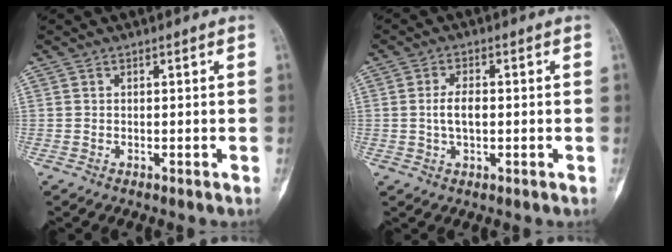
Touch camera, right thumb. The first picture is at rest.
{"total": 4.3, "force": [-0.1, 2.2, 3.7], "torque": [-0.072, 0.005, -0.002]}